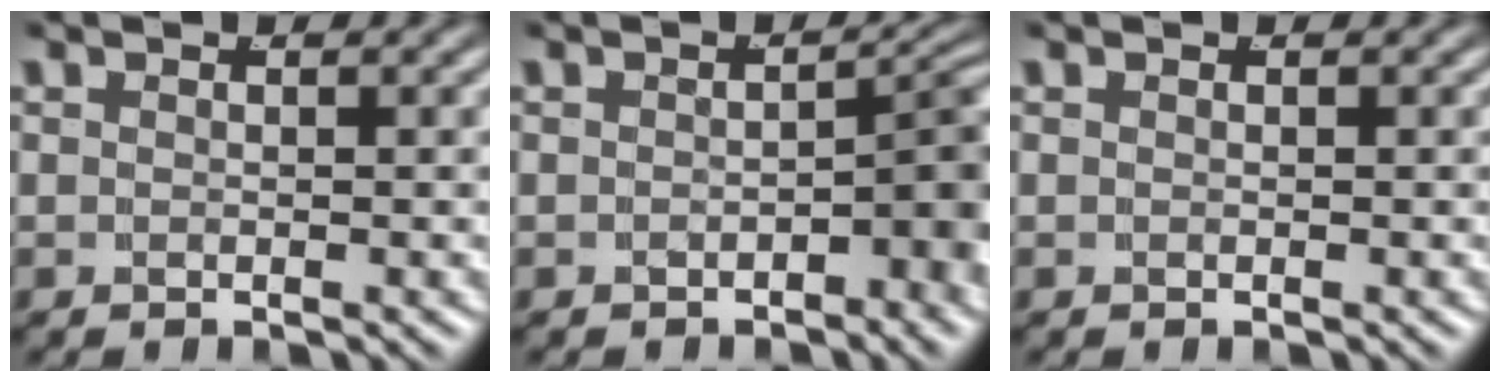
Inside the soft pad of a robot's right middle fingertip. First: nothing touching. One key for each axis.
{"total": 3.8, "fx": -1.5, "fy": 1.5, "fz": 3.1, "tx": -0.023, "ty": 0.001, "tz": -0.020}
{"total": 0.0}